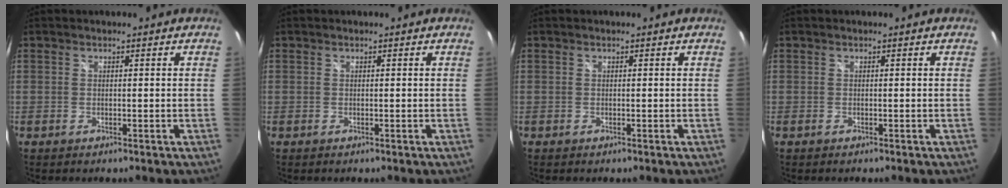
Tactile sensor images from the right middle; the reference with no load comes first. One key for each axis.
{"total": 0.0}
{"total": 0.0}
{"total": 0.0}